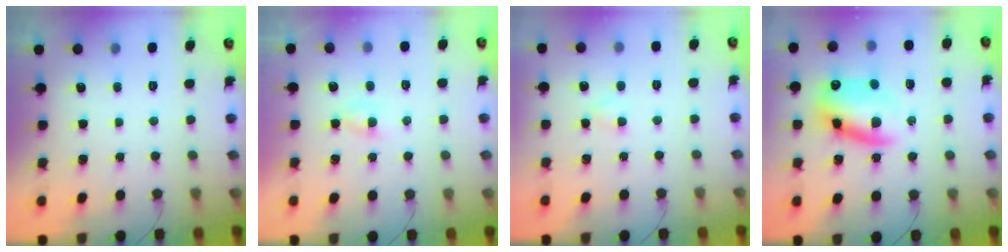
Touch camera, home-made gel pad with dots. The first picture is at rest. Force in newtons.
{"total": 1.6, "press": 1.5, "slide": 0.6}
{"total": 1.9, "press": 1.7, "slide": 0.9}
{"total": 13.8, "press": 13.4, "slide": 3.2}